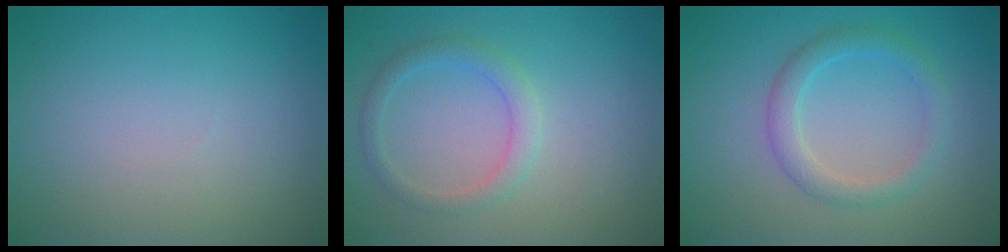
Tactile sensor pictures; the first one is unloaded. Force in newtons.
{"total": 2.1, "press": 2.1, "slide": 0.2}
{"total": 2.6, "press": 2.6, "slide": 0.1}